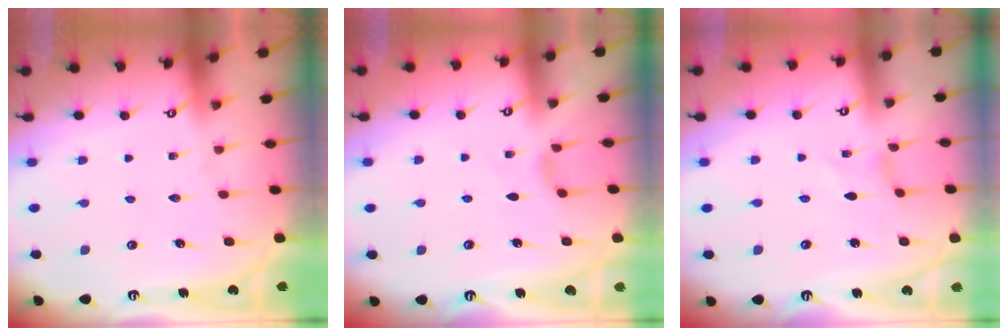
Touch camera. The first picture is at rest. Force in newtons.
{"total": 2.0, "press": 2.0, "slide": 0.5}
{"total": 0.5, "press": 0.5, "slide": 0.2}